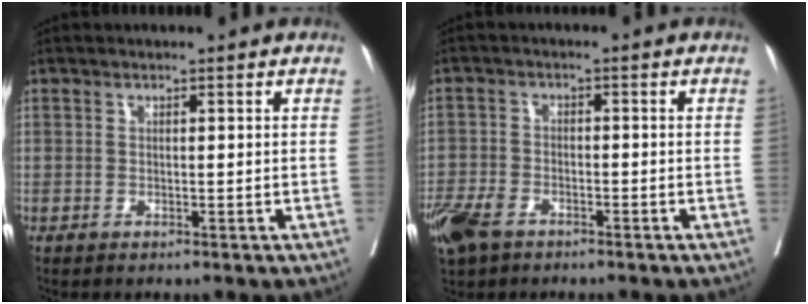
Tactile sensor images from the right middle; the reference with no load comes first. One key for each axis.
{"total": 7.7, "fx": -5.3, "fy": 4.0, "fz": 3.9, "tx": -0.087, "ty": -0.007, "tz": -0.098}